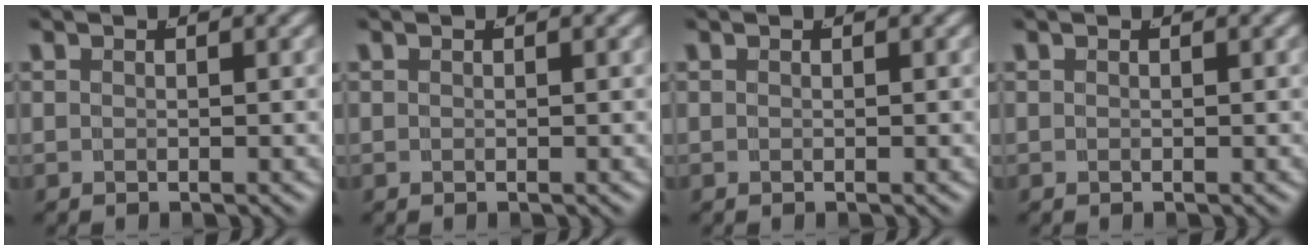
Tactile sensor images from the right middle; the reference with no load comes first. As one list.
[{"total": 0.0}, {"total": 0.0}, {"total": 0.0}]